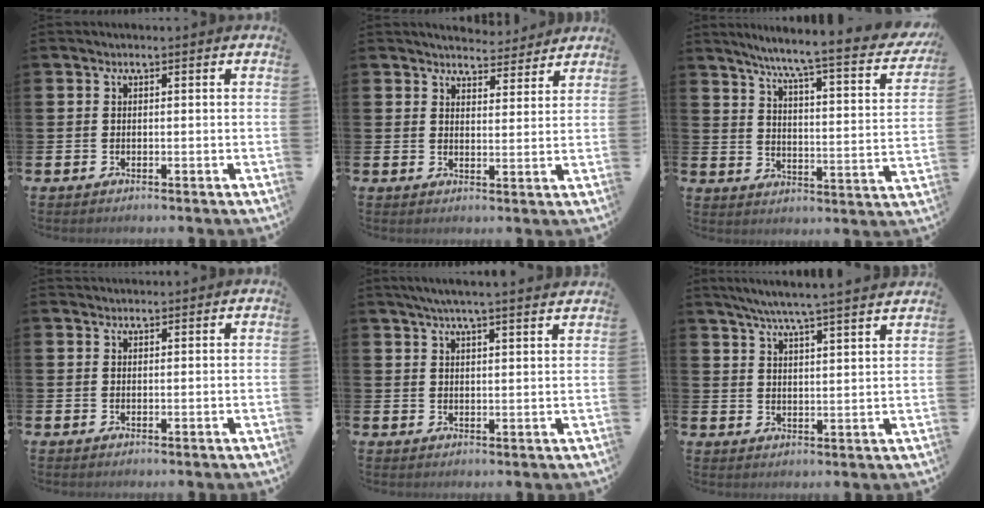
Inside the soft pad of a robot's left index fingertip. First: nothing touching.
{"total": 4.5, "force": [4.4, 1.0, -0.3], "torque": [0.002, -0.030, 0.078]}
{"total": 6.9, "force": [5.7, 0.2, 3.9], "torque": [-0.088, -0.053, 0.085]}
{"total": 1.2, "force": [1.1, 0.3, 0.0], "torque": [0.007, 0.000, 0.019]}
{"total": 4.8, "force": [4.5, -0.5, 1.7], "torque": [-0.043, -0.014, 0.080]}
{"total": 6.4, "force": [6.0, -0.6, 2.1], "torque": [-0.056, -0.038, 0.103]}